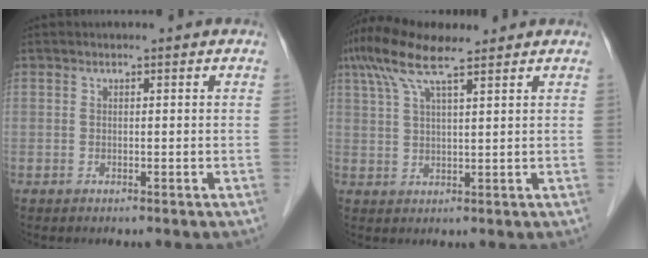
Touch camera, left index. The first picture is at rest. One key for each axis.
{"total": 8.8, "fx": 6.3, "fy": 1.3, "fz": 6.1, "tx": -0.123, "ty": 0.035, "tz": 0.114}